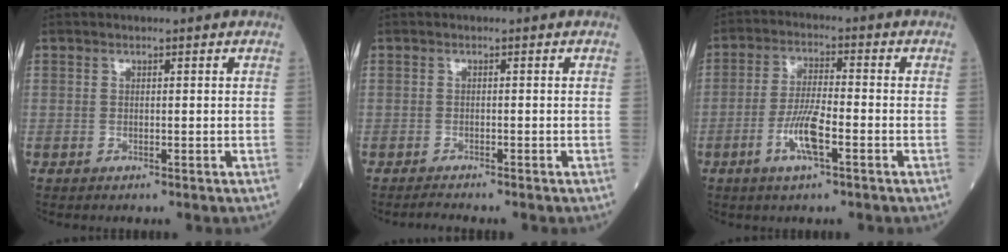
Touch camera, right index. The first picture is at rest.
{"total": 1.3, "force": [-1.2, -0.4, 0.1], "torque": [-0.010, -0.003, -0.022]}
{"total": 6.7, "force": [-2.8, 0.9, 6.0], "torque": [-0.119, -0.004, -0.056]}